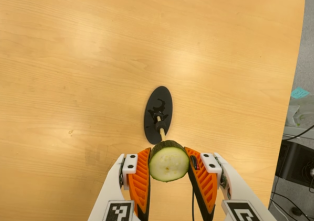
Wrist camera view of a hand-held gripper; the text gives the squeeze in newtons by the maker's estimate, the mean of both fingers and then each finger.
{"total": 10.0, "left": 9.5, "right": 10.5}